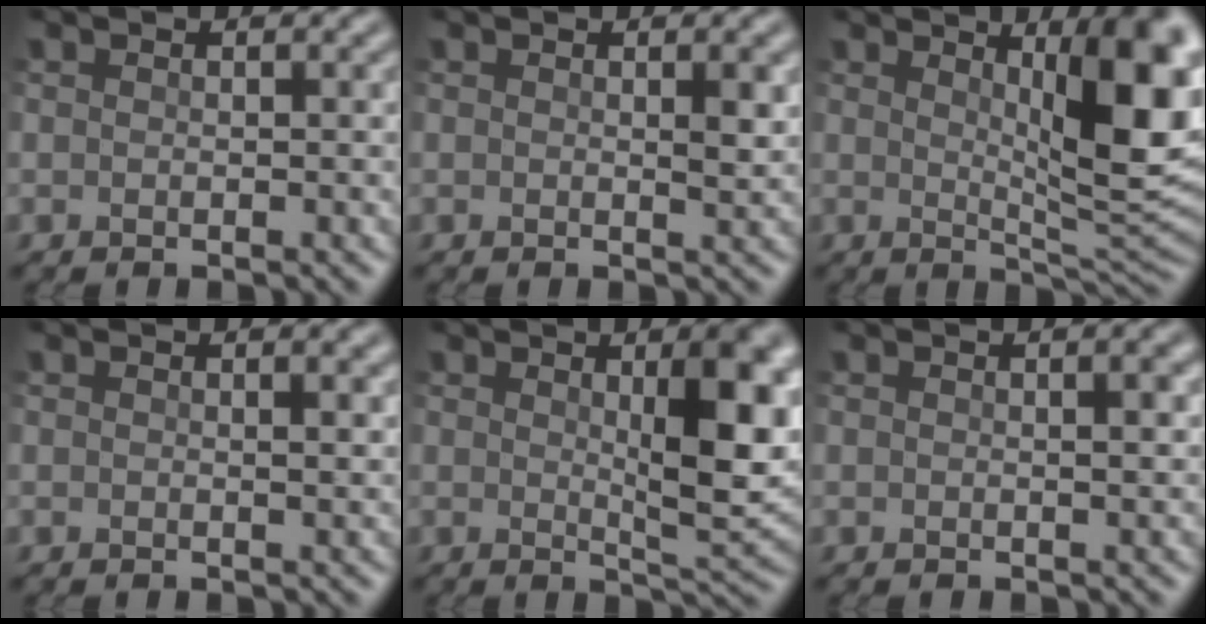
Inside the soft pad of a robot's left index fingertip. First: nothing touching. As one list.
[{"total": 1.5, "force": [0.3, 0.6, 1.3], "torque": [-0.021, -0.002, 0.009]}, {"total": 8.7, "force": [2.7, 2.0, 8.1], "torque": [-0.105, -0.004, 0.050]}, {"total": 1.0, "force": [0.4, 0.3, 0.8], "torque": [-0.013, 0.001, 0.009]}, {"total": 7.6, "force": [1.7, 2.4, 7.0], "torque": [-0.097, -0.001, 0.033]}, {"total": 1.3, "force": [0.2, 0.5, 1.1], "torque": [-0.017, 0.002, 0.006]}]